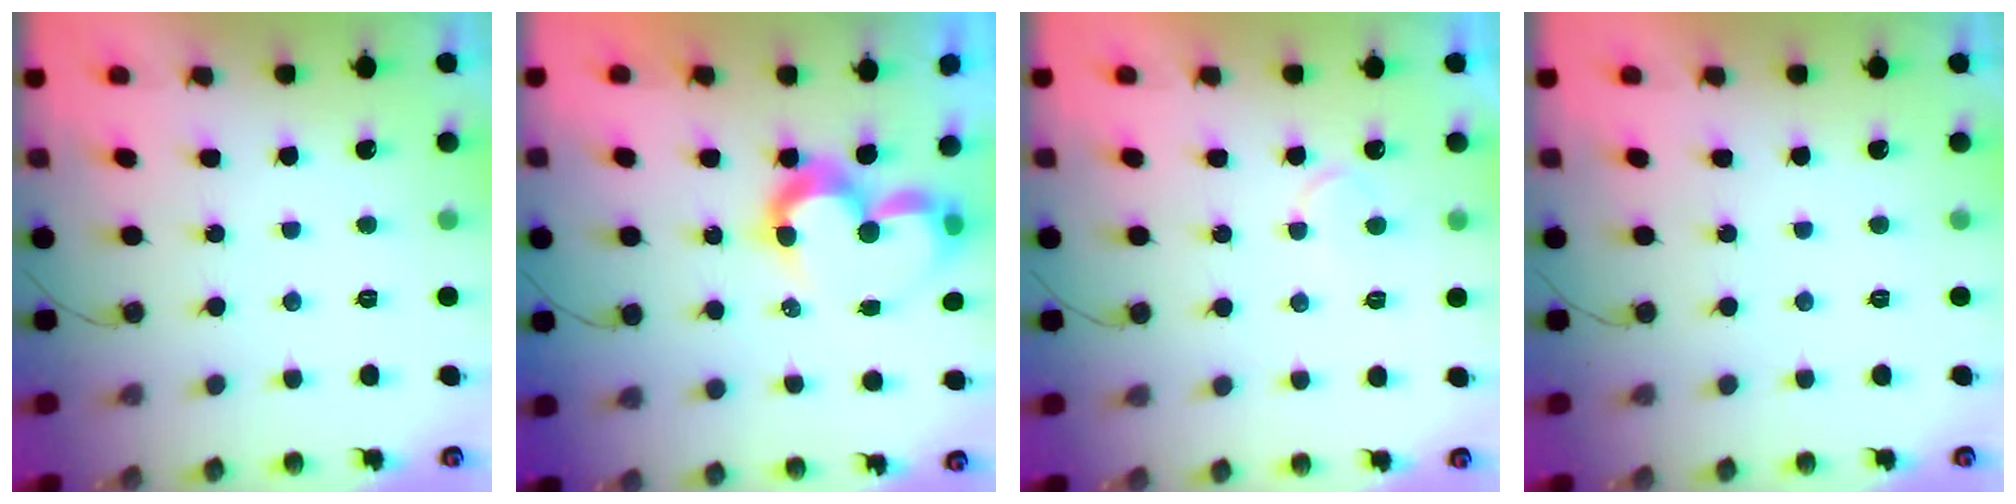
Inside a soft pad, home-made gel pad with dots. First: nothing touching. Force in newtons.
{"total": 9.4, "press": 9.4, "slide": 0.9}
{"total": 5.1, "press": 5.1, "slide": 0.4}
{"total": 1.7, "press": 1.6, "slide": 0.1}